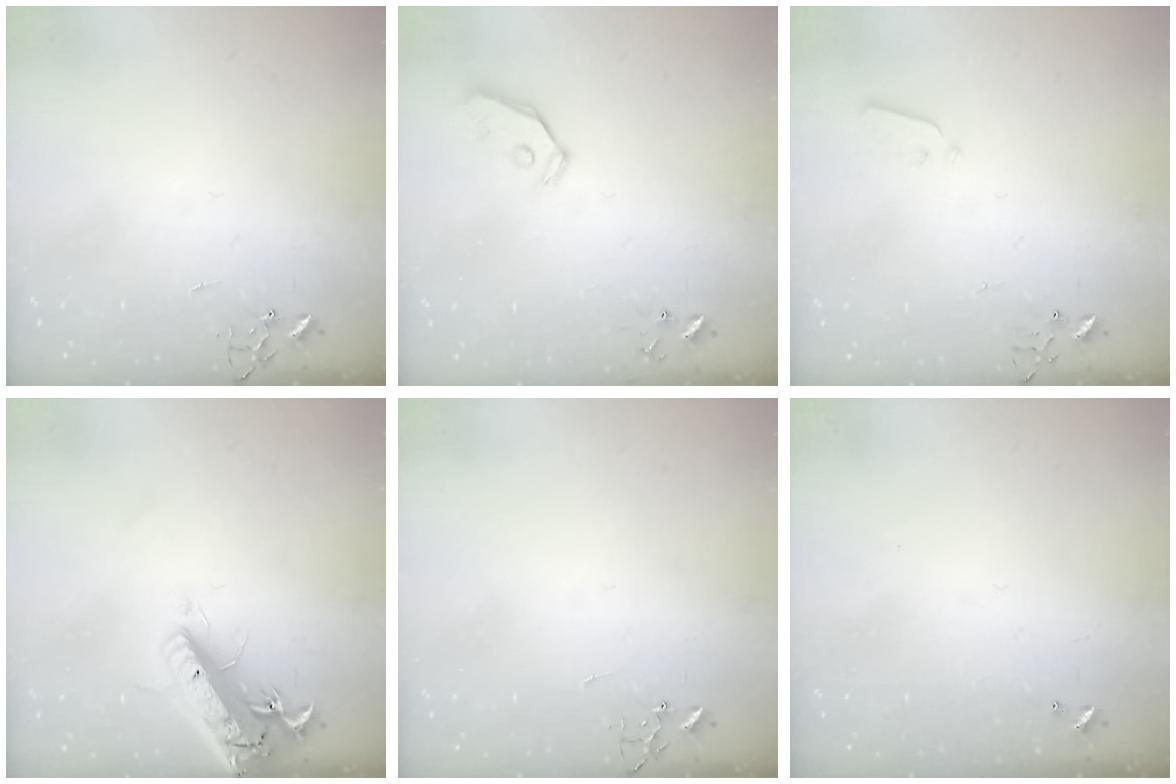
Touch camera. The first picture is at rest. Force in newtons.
{"total": 4.8, "press": 4.8, "slide": 0.5}
{"total": 2.9, "press": 2.9, "slide": 0.4}
{"total": 20.7, "press": 20.3, "slide": 4.2}
{"total": 0.0}
{"total": 0.0}